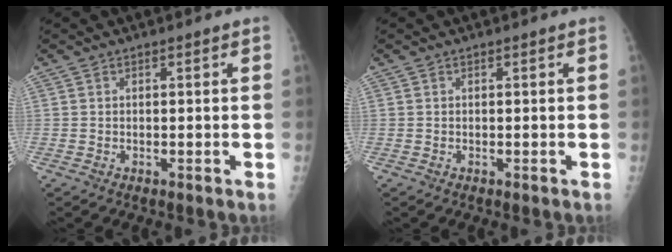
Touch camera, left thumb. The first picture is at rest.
{"total": 0.0}